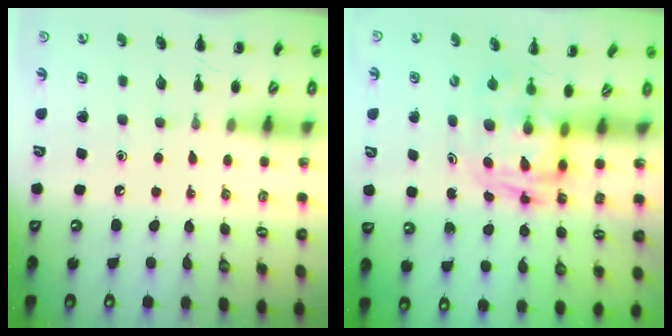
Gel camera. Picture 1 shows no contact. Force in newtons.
{"total": 2.7, "press": 2.6, "slide": 0.5}